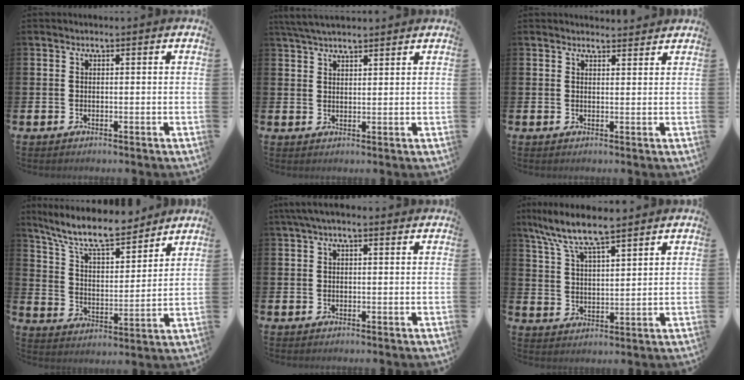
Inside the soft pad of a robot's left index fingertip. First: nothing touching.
{"total": 4.2, "force": [3.8, 0.8, 1.5], "torque": [-0.037, -0.008, 0.071]}
{"total": 2.0, "force": [2.0, 0.2, -0.1], "torque": [0.005, -0.011, 0.036]}
{"total": 10.1, "force": [8.9, 2.4, 4.0], "torque": [-0.113, -0.050, 0.157]}
{"total": 2.0, "force": [1.2, 0.7, 1.5], "torque": [-0.031, 0.008, 0.020]}
{"total": 7.7, "force": [6.9, 1.2, 3.3], "torque": [-0.096, -0.025, 0.123]}